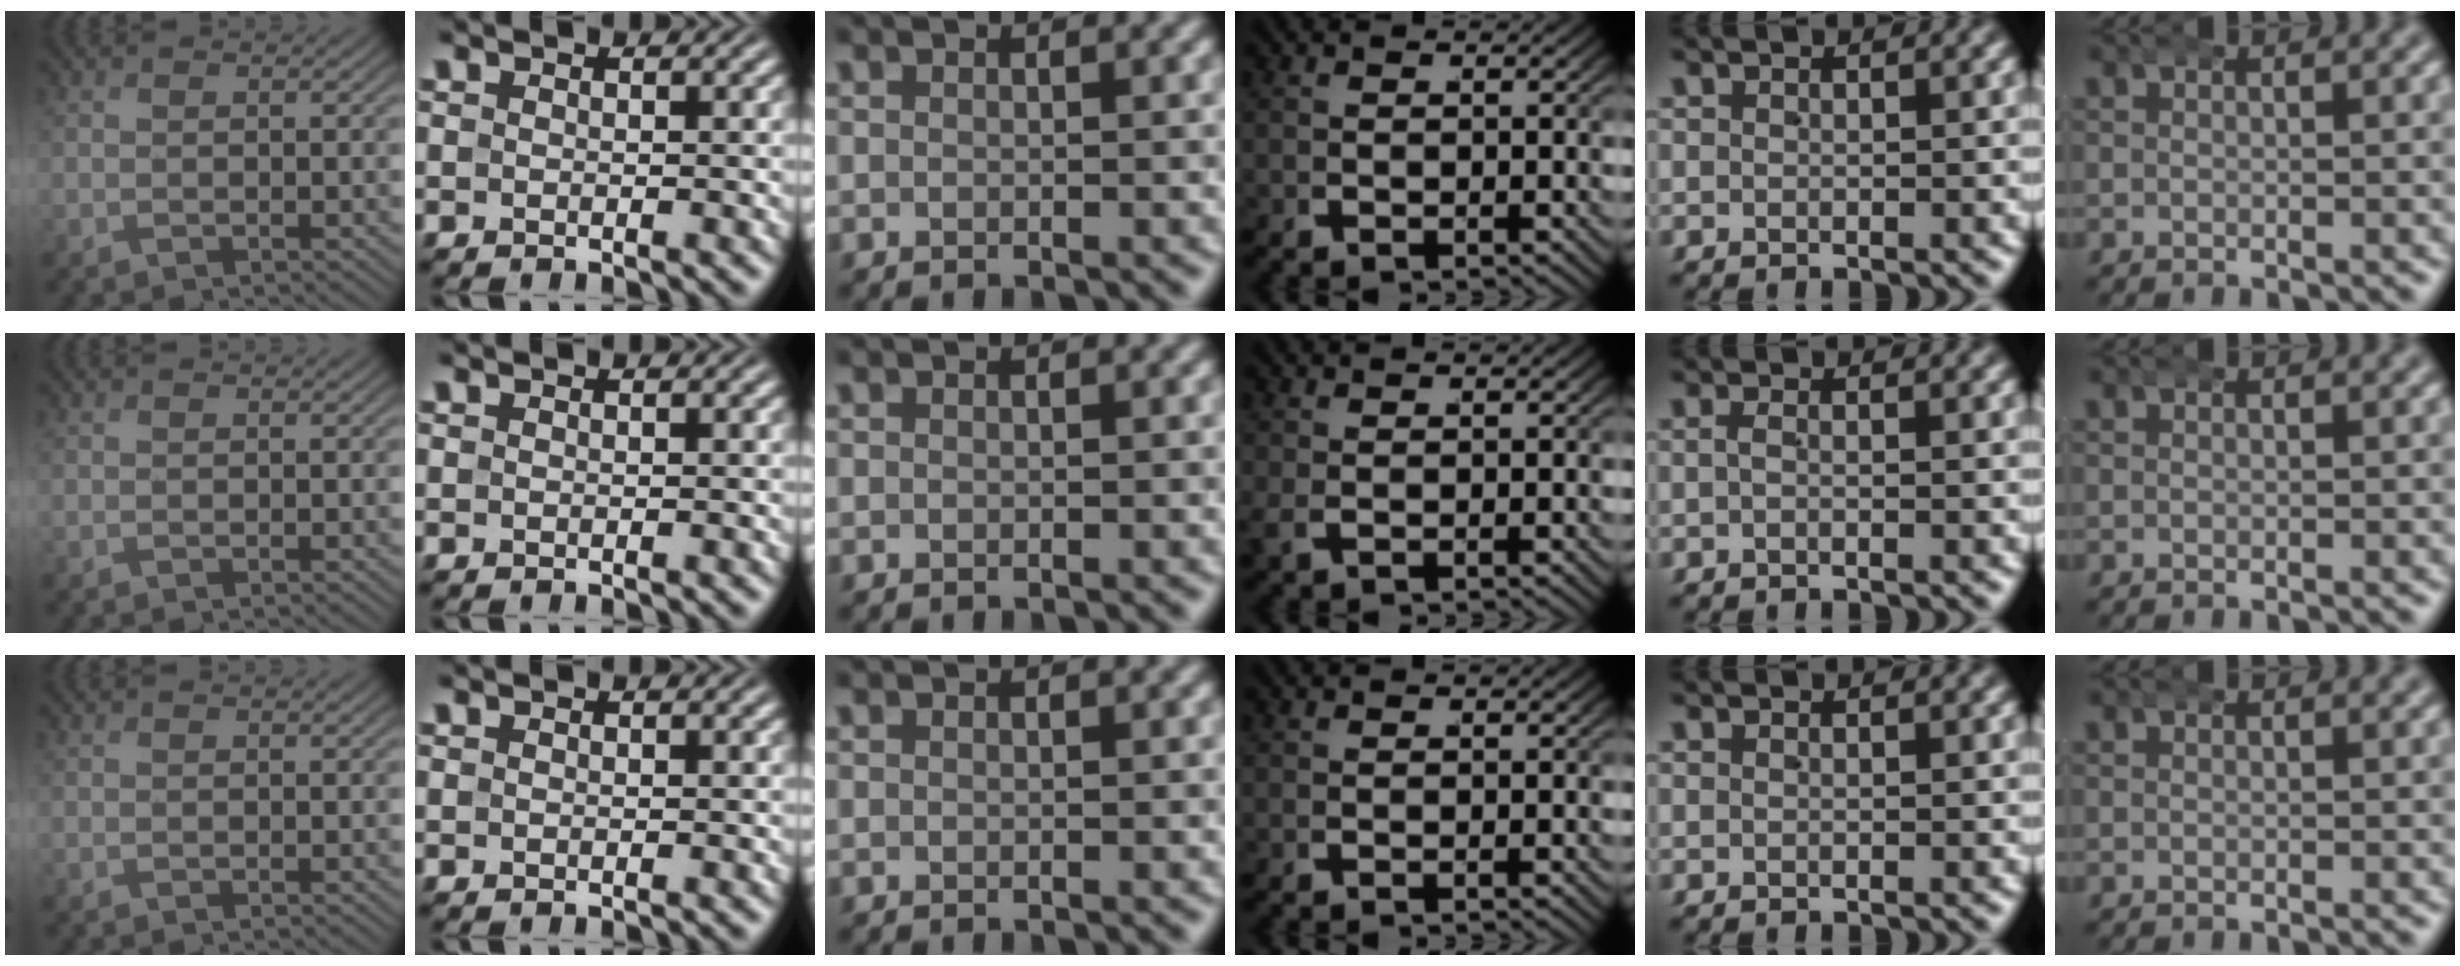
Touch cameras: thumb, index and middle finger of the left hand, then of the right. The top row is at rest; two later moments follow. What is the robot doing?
{"motion": "wrap", "object": "aluminum foil"}